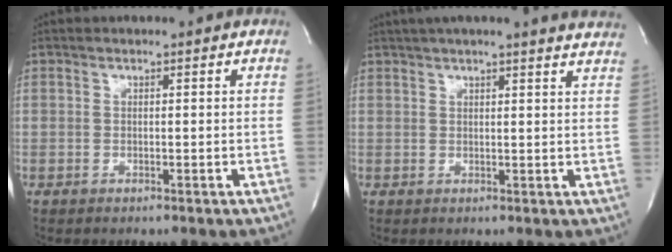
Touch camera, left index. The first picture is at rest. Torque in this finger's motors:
{"motor_torque": [0.66, -0.59, 0.60, 0.12]}